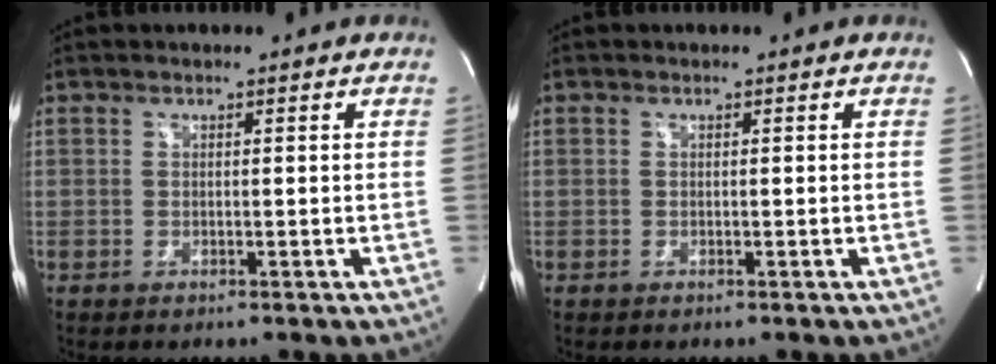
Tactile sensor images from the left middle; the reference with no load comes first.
{"total": 0.0}